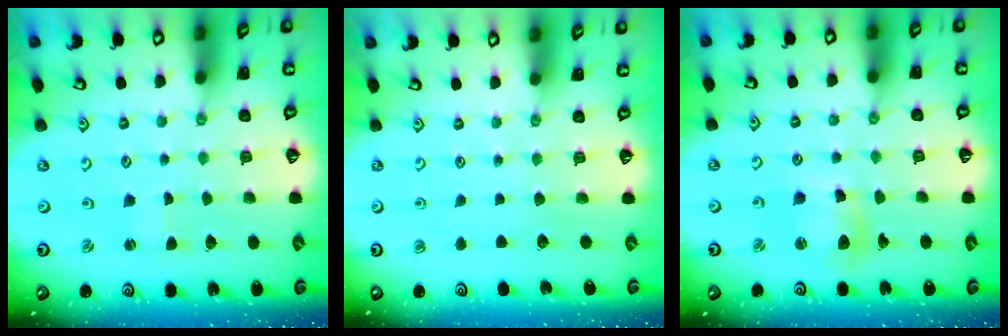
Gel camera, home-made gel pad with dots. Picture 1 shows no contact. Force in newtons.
{"total": 0.0}
{"total": 8.8, "press": 8.8, "slide": 1.0}